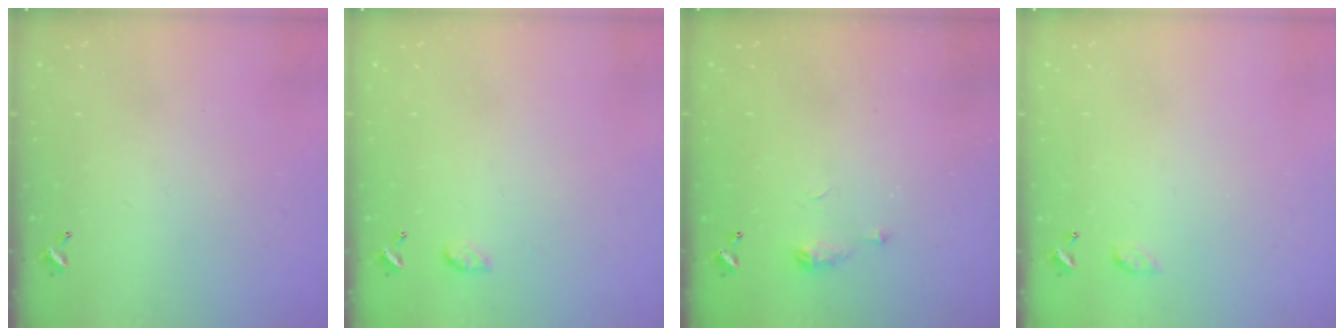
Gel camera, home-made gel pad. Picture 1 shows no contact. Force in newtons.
{"total": 4.4, "press": 4.4, "slide": 0.6}
{"total": 5.4, "press": 5.3, "slide": 0.8}
{"total": 3.2, "press": 3.2, "slide": 0.4}